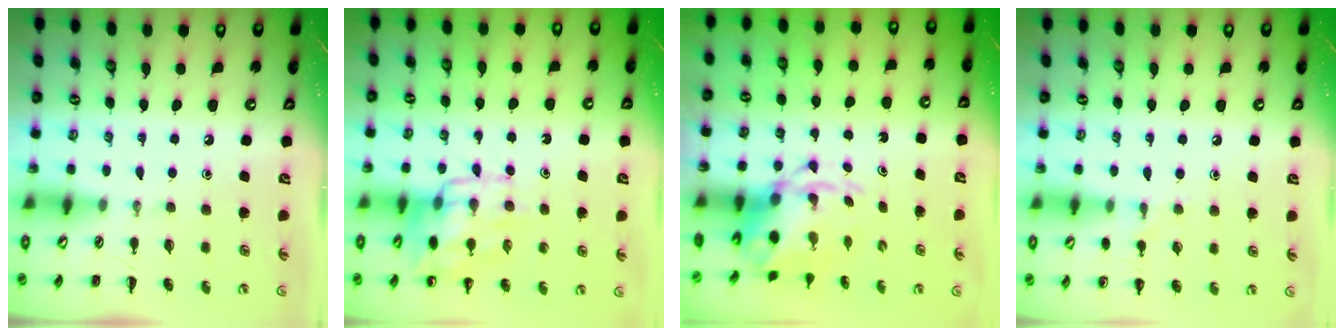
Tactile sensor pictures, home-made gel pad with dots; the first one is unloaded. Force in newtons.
{"total": 13.9, "press": 13.6, "slide": 2.7}
{"total": 4.5, "press": 4.4, "slide": 0.8}
{"total": 7.1, "press": 6.8, "slide": 2.1}